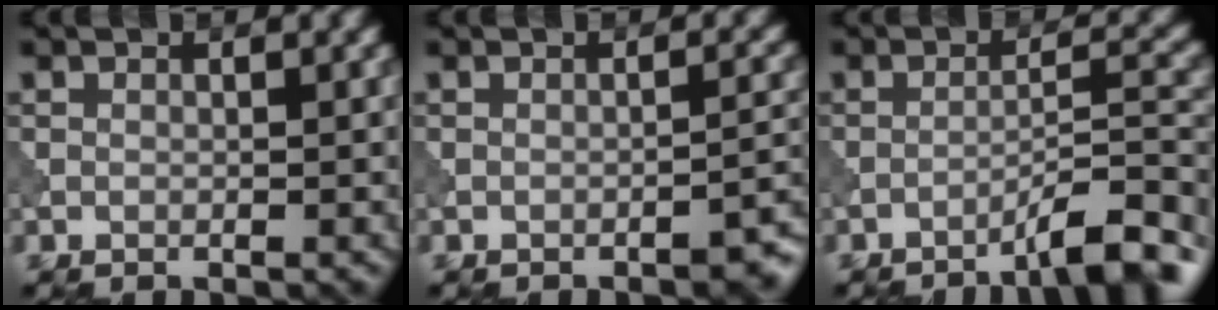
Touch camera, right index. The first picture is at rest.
{"total": 2.9, "force": [-2.2, 0.6, 1.7], "torque": [-0.017, 0.011, -0.034]}
{"total": 6.4, "force": [-4.7, 1.0, 4.2], "torque": [-0.051, 0.017, -0.074]}